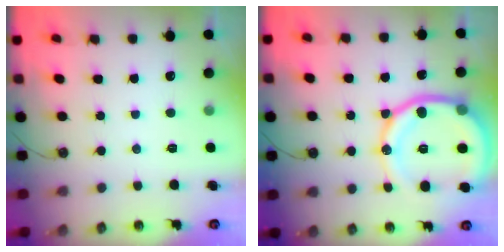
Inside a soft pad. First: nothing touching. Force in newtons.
{"total": 17.7, "press": 17.6, "slide": 2.0}